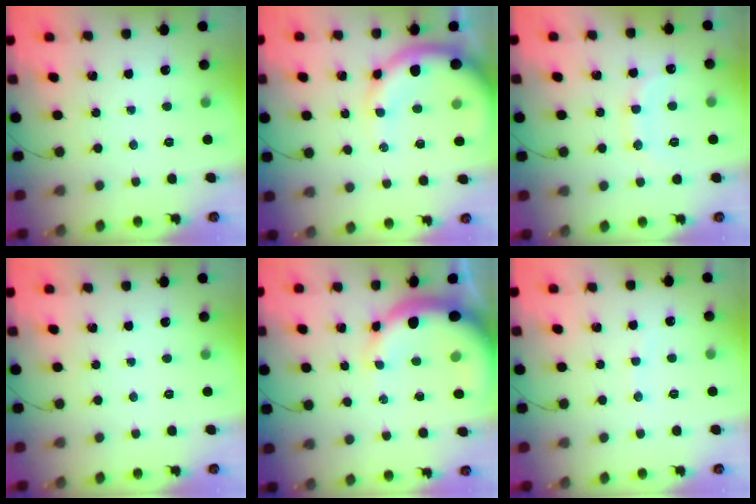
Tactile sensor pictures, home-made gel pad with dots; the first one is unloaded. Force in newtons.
{"total": 12.3, "press": 12.1, "slide": 2.2}
{"total": 10.8, "press": 10.7, "slide": 1.0}
{"total": 0.0}
{"total": 11.7, "press": 11.4, "slide": 2.5}
{"total": 3.4, "press": 3.3, "slide": 0.9}